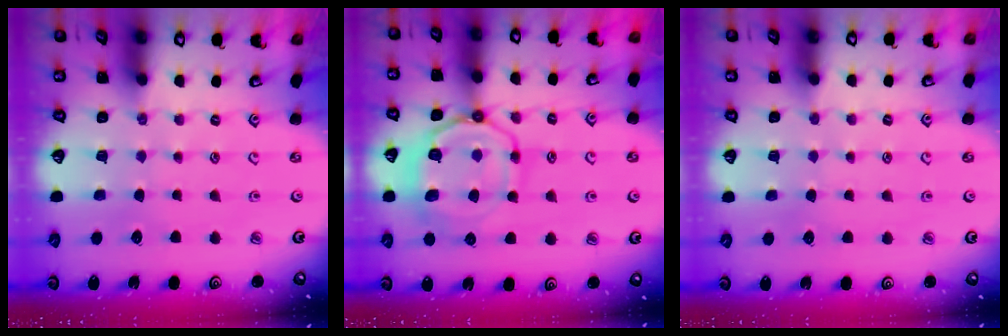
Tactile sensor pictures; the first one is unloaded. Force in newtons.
{"total": 12.7, "press": 12.6, "slide": 1.4}
{"total": 0.9, "press": 0.9, "slide": 0.1}